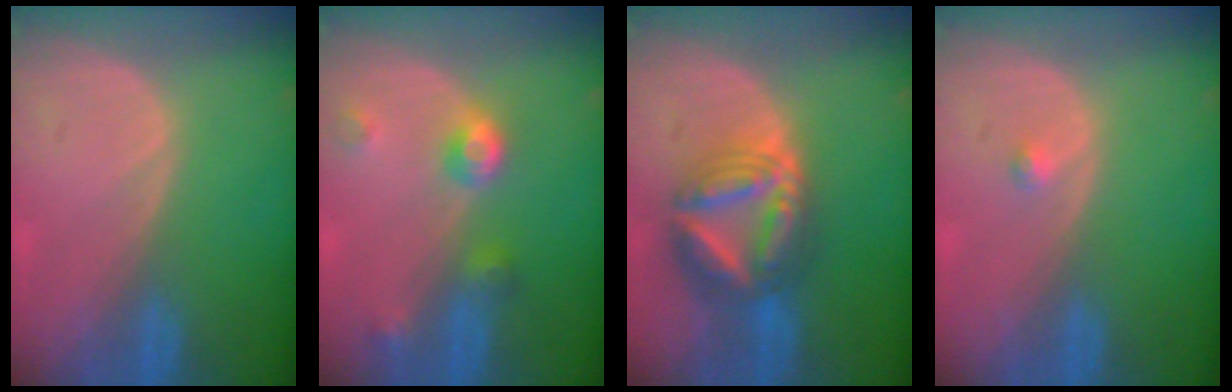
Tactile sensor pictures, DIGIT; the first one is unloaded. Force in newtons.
{"total": 4.6, "press": 4.2, "slide": 1.9}
{"total": 9.0, "press": 9.0, "slide": 0.9}
{"total": 0.8, "press": 0.8, "slide": 0.2}